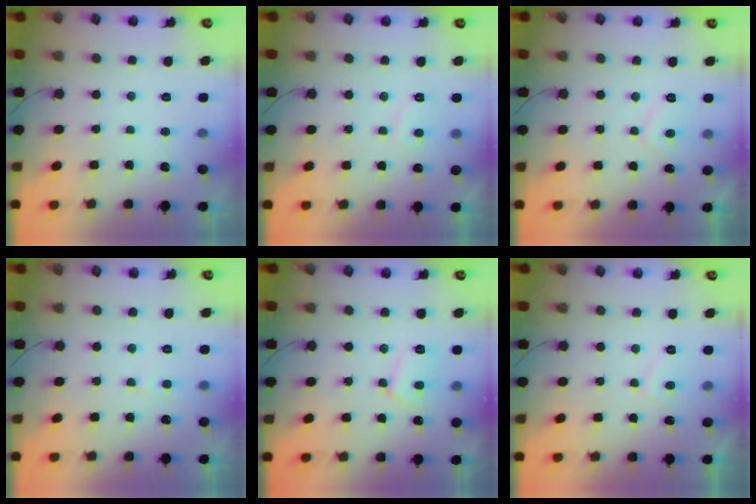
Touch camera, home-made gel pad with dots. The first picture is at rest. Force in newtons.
{"total": 2.8, "press": 2.7, "slide": 0.6}
{"total": 2.8, "press": 2.7, "slide": 0.6}
{"total": 2.7, "press": 2.7, "slide": 0.3}
{"total": 7.6, "press": 7.6, "slide": 0.6}
{"total": 2.1, "press": 2.0, "slide": 0.7}